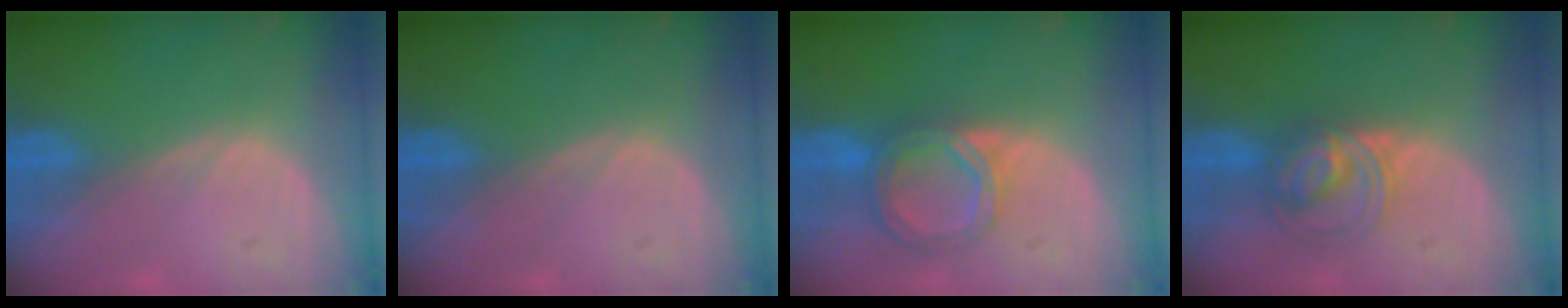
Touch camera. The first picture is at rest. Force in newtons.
{"total": 0.0}
{"total": 6.4, "press": 5.6, "slide": 3.1}
{"total": 5.4, "press": 5.4, "slide": 0.5}